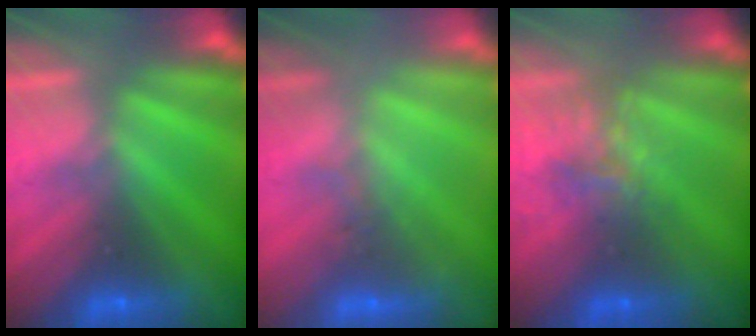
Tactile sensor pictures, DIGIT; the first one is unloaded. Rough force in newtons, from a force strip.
{"total": 2.8}
{"total": 4.6}